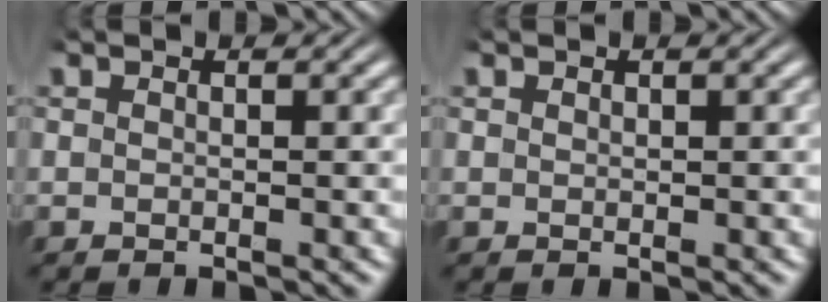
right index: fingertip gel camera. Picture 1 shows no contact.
{"total": 0.0}